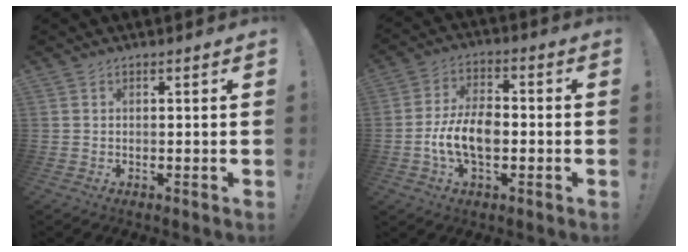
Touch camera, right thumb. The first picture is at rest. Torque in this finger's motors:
{"motor_torque": [1.02, 1.02, 0.00, 0.00, 0.16]}